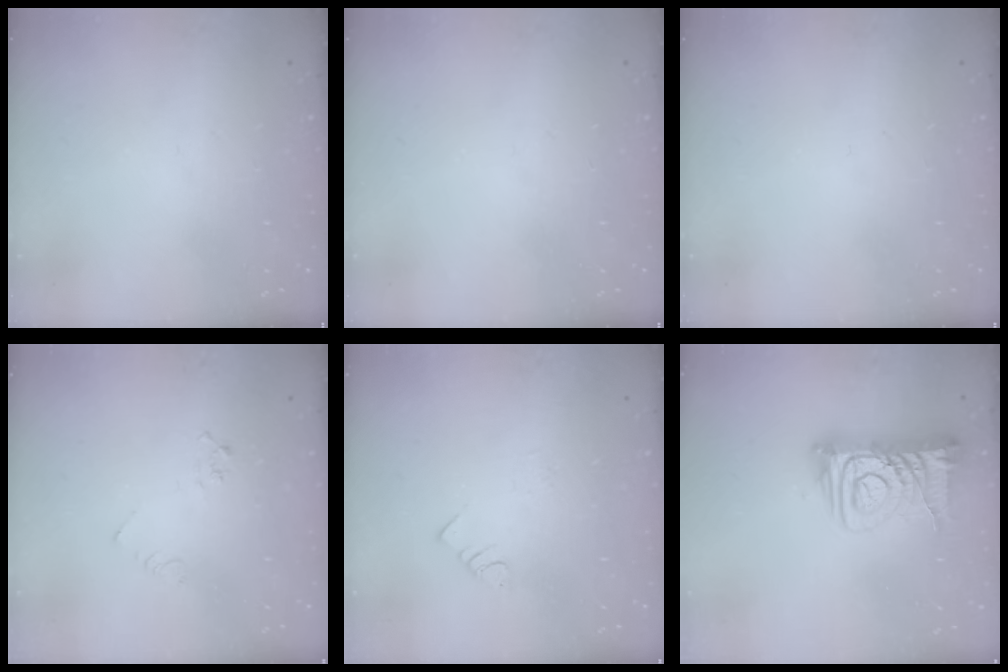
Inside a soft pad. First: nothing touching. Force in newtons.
{"total": 0.0}
{"total": 0.0}
{"total": 6.0, "press": 6.0, "slide": 0.7}
{"total": 2.5, "press": 2.5, "slide": 0.4}
{"total": 11.3, "press": 11.1, "slide": 1.8}